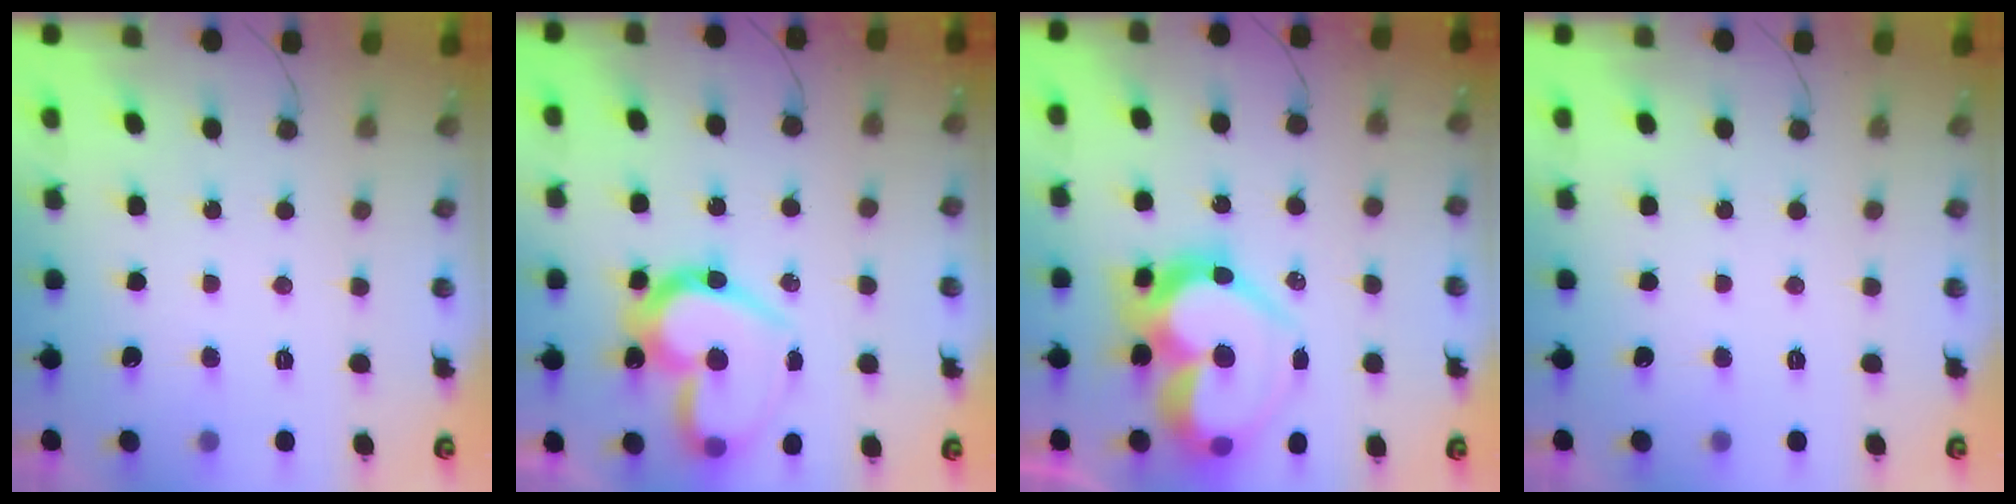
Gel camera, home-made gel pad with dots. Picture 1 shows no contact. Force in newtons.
{"total": 19.8, "press": 19.7, "slide": 1.7}
{"total": 20.0, "press": 20.0, "slide": 1.5}
{"total": 0.0}